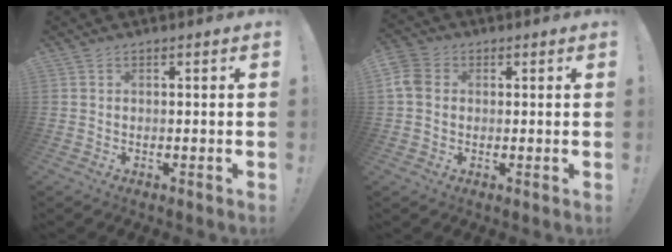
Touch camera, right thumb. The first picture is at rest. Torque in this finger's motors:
{"motor_torque": [0.18, 0.19, 0.30, 0.37, 0.23]}